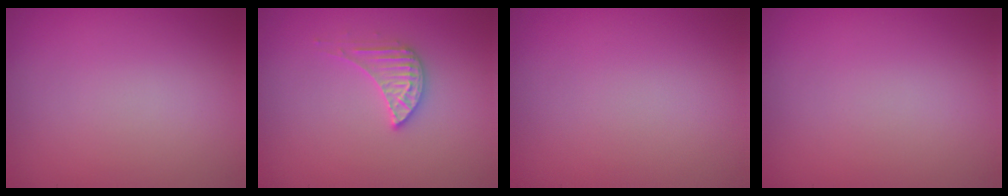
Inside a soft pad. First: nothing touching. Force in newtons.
{"total": 2.6, "press": 2.6, "slide": 0.2}
{"total": 0.0}
{"total": 0.0}